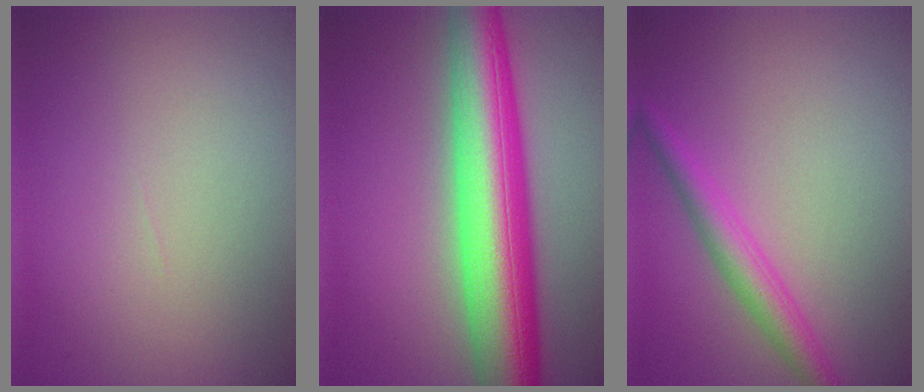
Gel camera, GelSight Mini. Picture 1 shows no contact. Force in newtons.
{"total": 10.6, "press": 10.6, "slide": 0.3}
{"total": 2.9, "press": 2.9, "slide": 0.1}